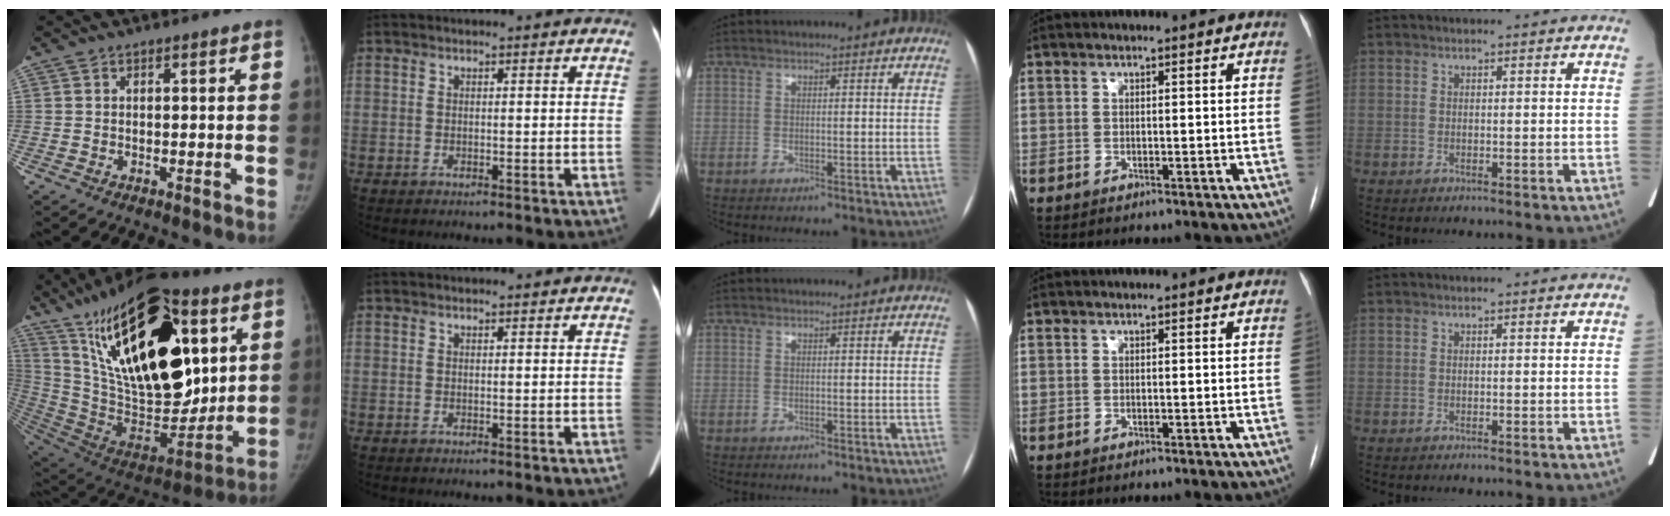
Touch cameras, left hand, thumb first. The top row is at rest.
{"thumb": {"total": 35.4, "force": [13.5, 15.8, 28.7], "torque": [-0.465, -0.029, 0.243]}, "index": {"total": 1.7, "force": [1.6, 0.3, 0.6], "torque": [-0.008, 0.002, 0.017]}}